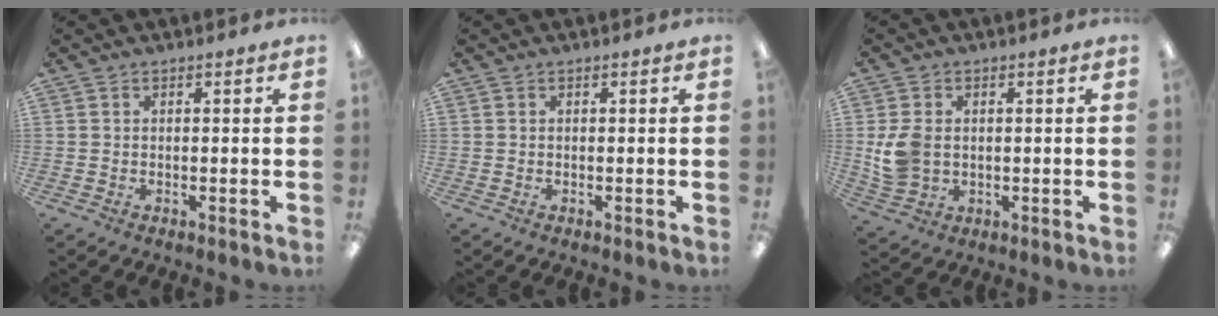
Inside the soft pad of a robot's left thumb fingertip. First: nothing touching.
{"total": 0.0}
{"total": 7.3, "force": [0.7, 5.7, 4.5], "torque": [-0.097, 0.007, 0.015]}